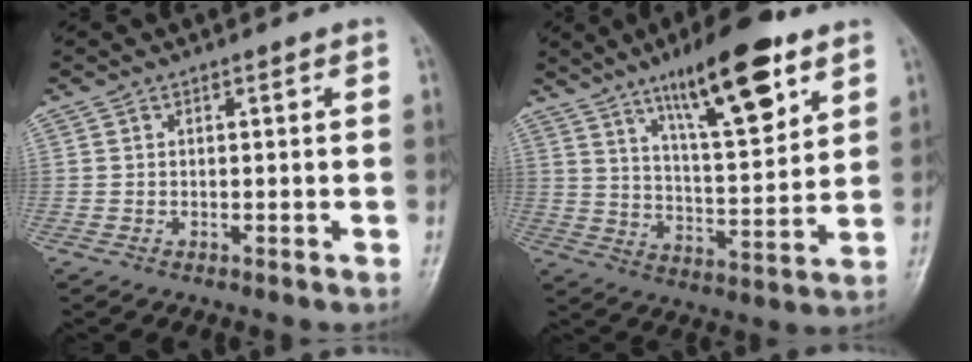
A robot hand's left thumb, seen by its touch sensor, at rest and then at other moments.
{"total": 17.5, "force": [10.1, 5.0, 13.4], "torque": [-0.186, -0.050, 0.168]}